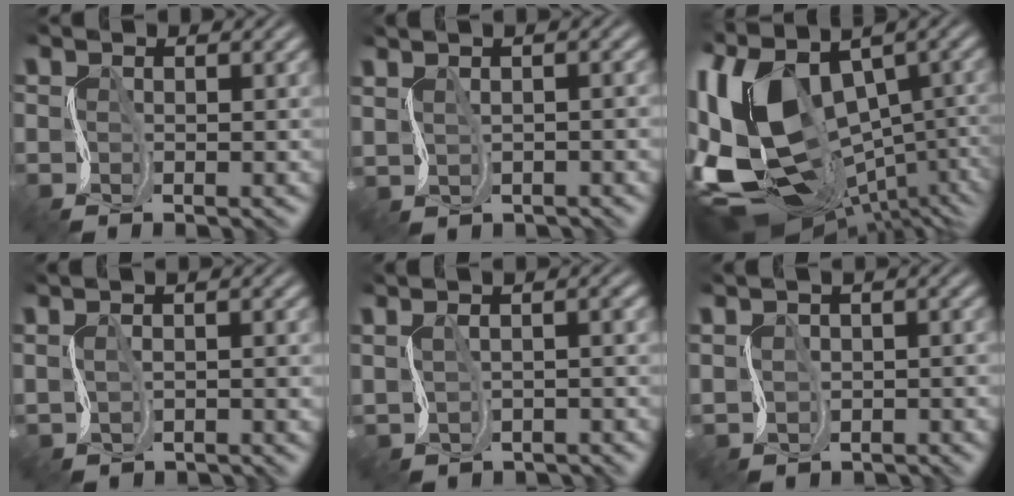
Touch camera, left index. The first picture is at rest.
{"total": 1.1, "force": [-0.2, -1.0, -0.4], "torque": [-0.002, -0.010, 0.007]}
{"total": 16.2, "force": [0.1, 9.6, 13.0], "torque": [-0.234, -0.019, 0.047]}
{"total": 0.6, "force": [-0.3, -0.5, 0.1], "torque": [-0.013, -0.011, 0.008]}
{"total": 0.8, "force": [-0.2, -0.1, 0.7], "torque": [-0.017, -0.010, 0.009]}
{"total": 0.7, "force": [-0.7, 0.1, -0.1], "torque": [-0.002, -0.013, -0.003]}